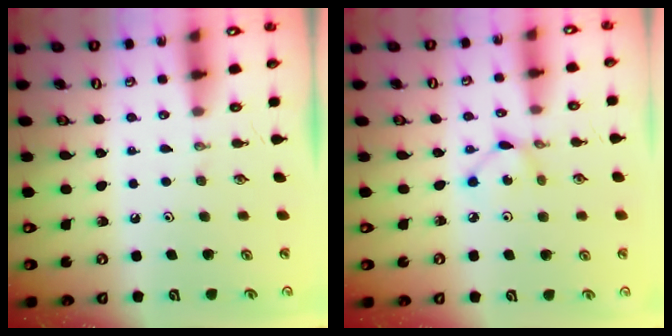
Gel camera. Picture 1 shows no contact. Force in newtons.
{"total": 2.6, "press": 2.6, "slide": 0.1}